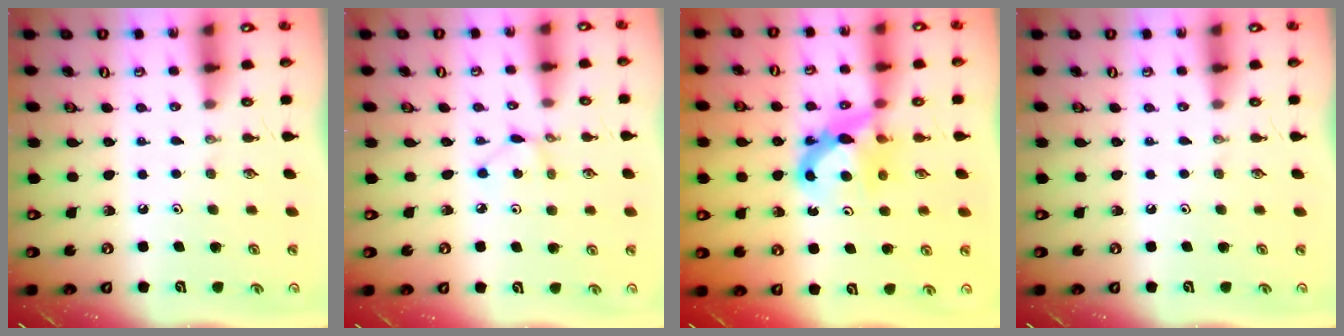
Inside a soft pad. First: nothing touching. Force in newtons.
{"total": 2.2, "press": 2.2, "slide": 0.3}
{"total": 7.4, "press": 7.3, "slide": 0.6}
{"total": 0.0}